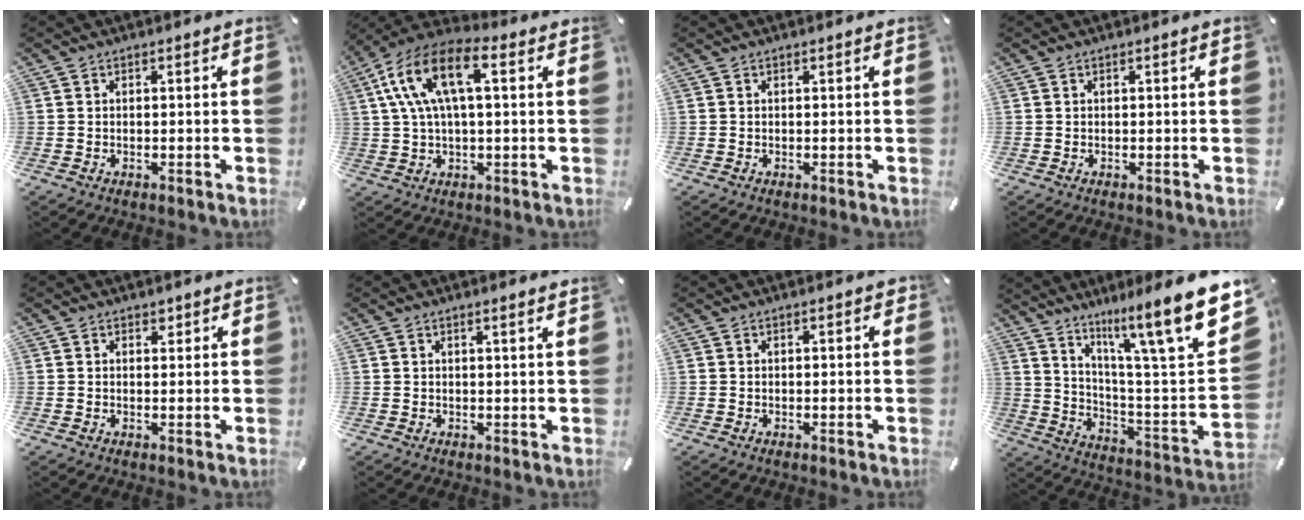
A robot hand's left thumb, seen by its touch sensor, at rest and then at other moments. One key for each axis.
{"total": 12.6, "fx": 3.8, "fy": 5.6, "fz": 10.7, "tx": -0.237, "ty": 0.000, "tz": 0.065}
{"total": 0.0}
{"total": 0.0}
{"total": 1.3, "fx": 0.7, "fy": 1.0, "fz": 0.3, "tx": 0.001, "ty": -0.001, "tz": 0.012}
{"total": 1.1, "fx": 0.8, "fy": -0.2, "fz": 0.8, "tx": -0.014, "ty": -0.002, "tz": 0.014}
{"total": 0.7, "fx": 0.2, "fy": 0.4, "fz": 0.5, "tx": -0.009, "ty": 0.004, "tz": 0.001}
{"total": 19.0, "fx": 13.0, "fy": 3.1, "fz": 13.6, "tx": -0.200, "ty": -0.103, "tz": 0.195}